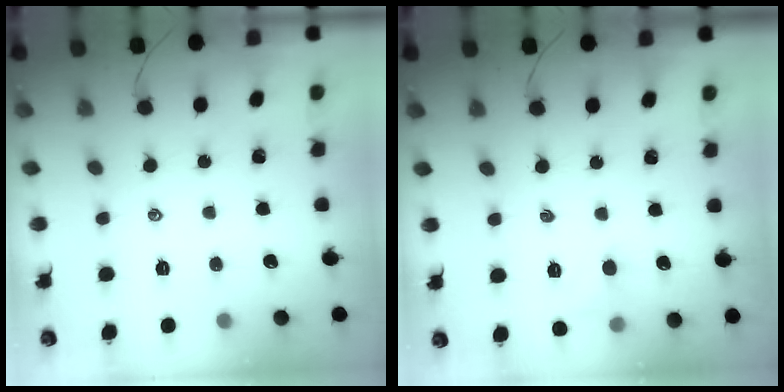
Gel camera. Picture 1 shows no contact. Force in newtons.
{"total": 5.7, "press": 5.5, "slide": 1.7}